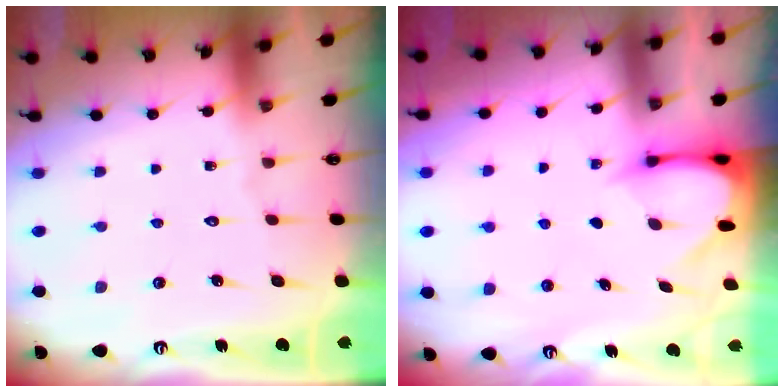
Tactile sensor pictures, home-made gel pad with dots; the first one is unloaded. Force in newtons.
{"total": 3.4, "press": 3.4, "slide": 0.3}